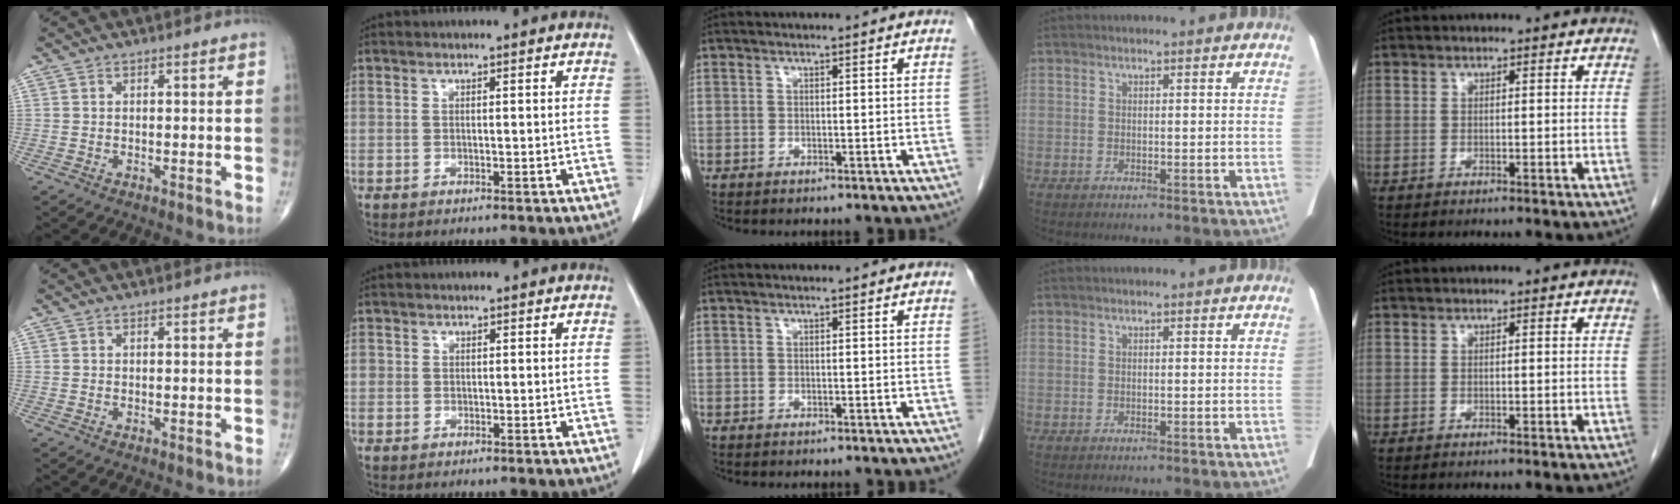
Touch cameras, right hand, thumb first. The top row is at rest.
{"index": {"total": 1.7, "force": [0.1, 1.6, 0.4], "torque": [0.004, 0.004, 0.001]}}